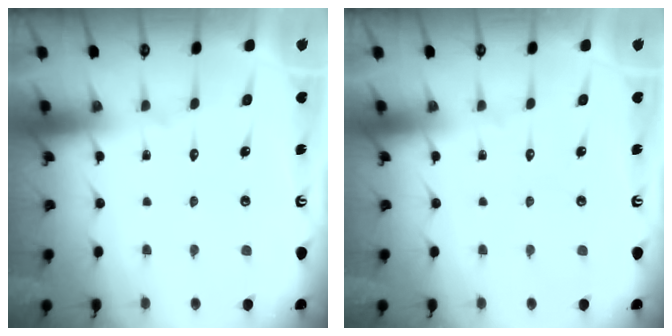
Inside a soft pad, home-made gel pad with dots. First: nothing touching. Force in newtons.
{"total": 0.0}